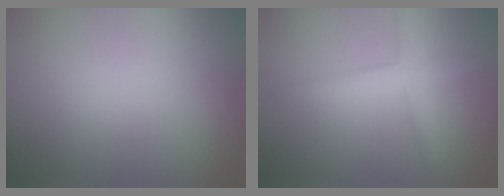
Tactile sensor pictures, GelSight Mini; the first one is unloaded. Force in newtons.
{"total": 2.8, "press": 2.8, "slide": 0.2}